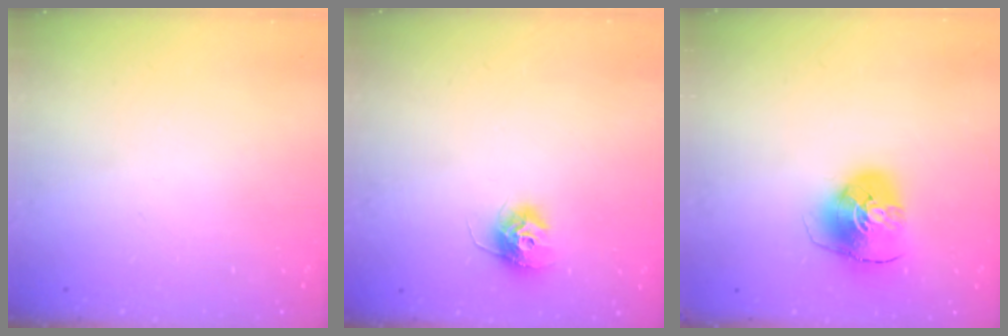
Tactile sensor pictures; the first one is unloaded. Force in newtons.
{"total": 10.3, "press": 10.3, "slide": 0.4}
{"total": 9.4, "press": 9.2, "slide": 1.5}